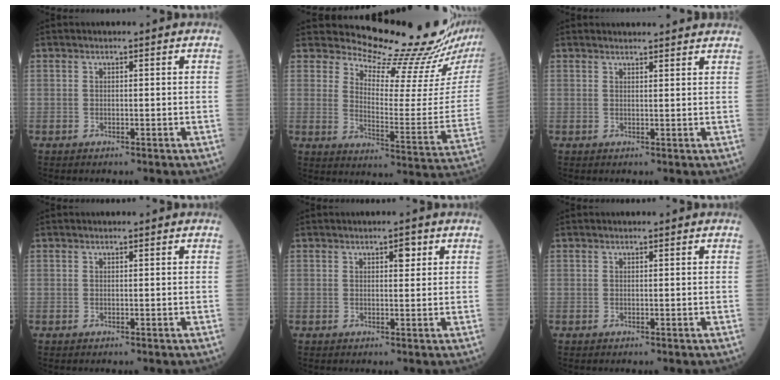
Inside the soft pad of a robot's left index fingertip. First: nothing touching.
{"total": 17.3, "force": [16.5, 0.7, 5.2], "torque": [-0.086, -0.103, 0.213]}
{"total": 7.2, "force": [6.9, 0.9, 1.7], "torque": [-0.016, 0.017, 0.067]}
{"total": 0.0}
{"total": 1.7, "force": [0.9, 0.6, 1.3], "torque": [-0.020, 0.003, 0.012]}
{"total": 0.0}